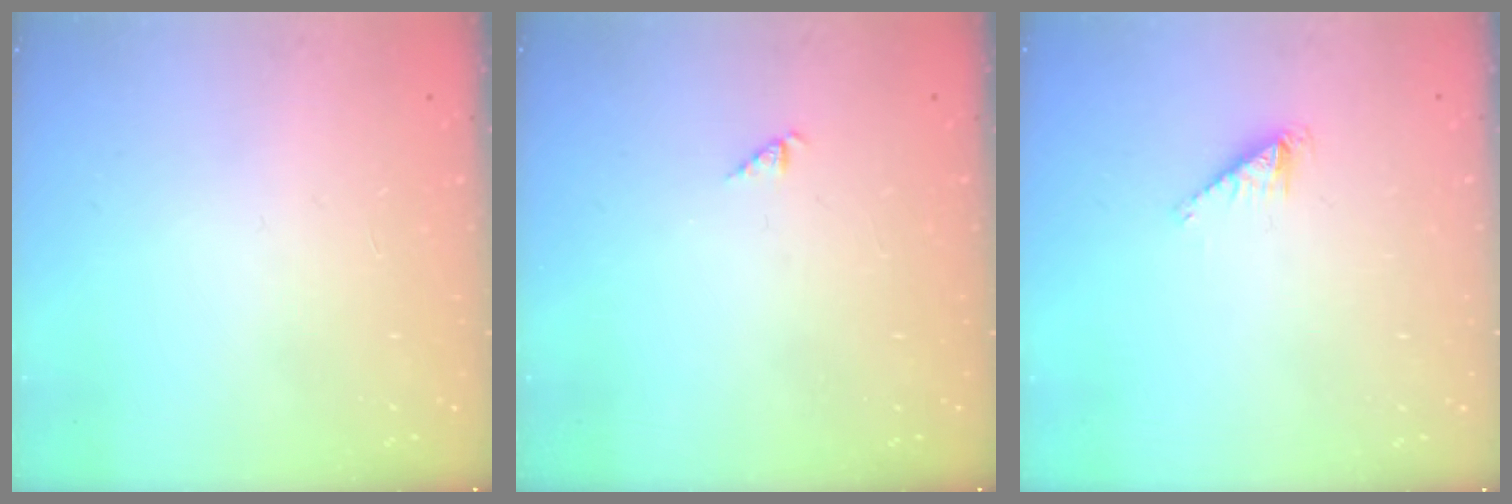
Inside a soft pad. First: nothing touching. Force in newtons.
{"total": 0.7, "press": 0.7, "slide": 0.2}
{"total": 1.5, "press": 1.4, "slide": 0.1}